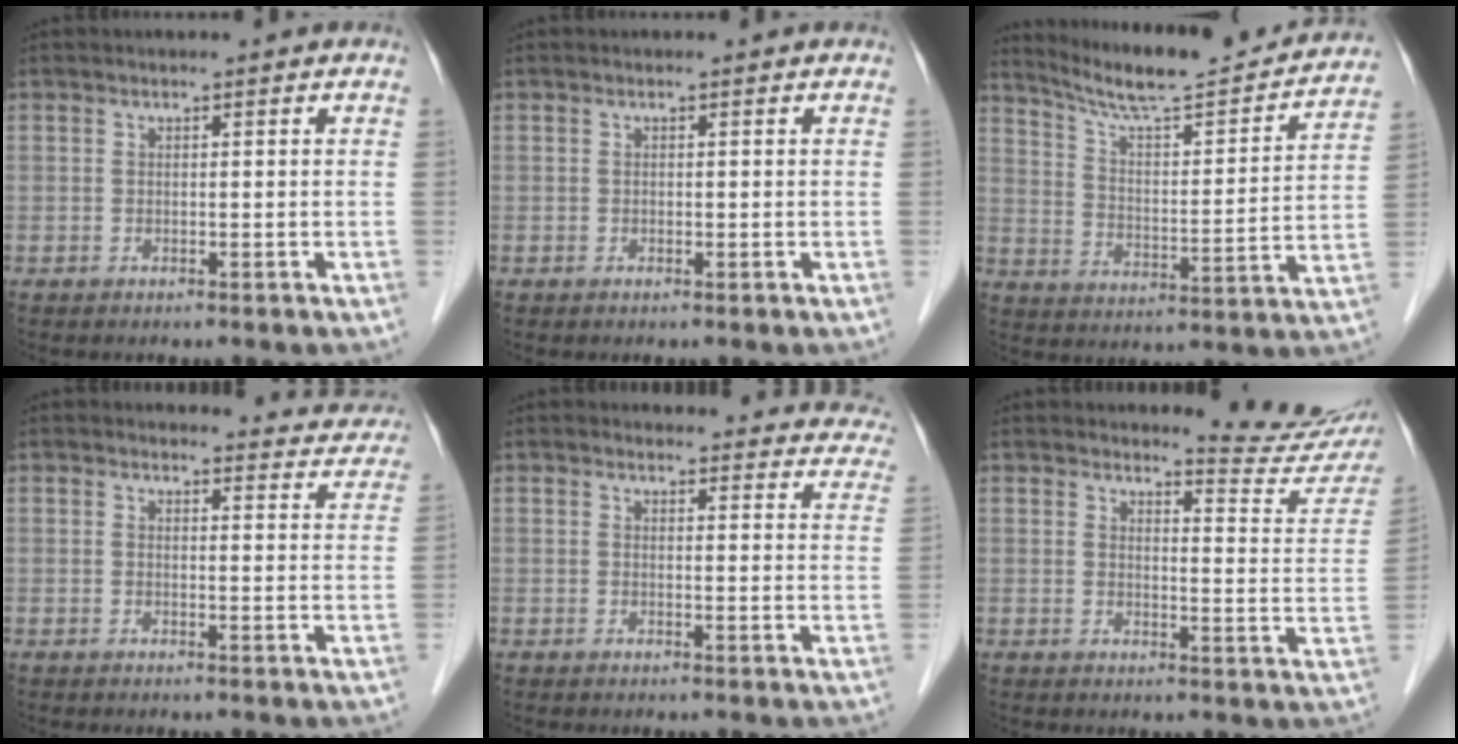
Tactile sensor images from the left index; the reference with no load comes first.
{"total": 0.0}
{"total": 19.9, "force": [18.4, 1.6, 7.6], "torque": [-0.122, -0.019, 0.263]}
{"total": 7.5, "force": [7.3, 1.5, -0.3], "torque": [0.027, -0.022, 0.057]}
{"total": 18.8, "force": [18.1, 4.4, 2.8], "torque": [-0.002, -0.052, 0.173]}
{"total": 10.2, "force": [10.0, 0.7, 1.8], "torque": [-0.012, -0.067, 0.100]}